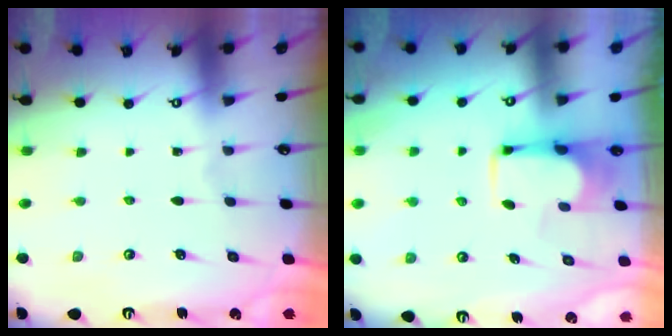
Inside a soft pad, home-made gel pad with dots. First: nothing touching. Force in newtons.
{"total": 3.5, "press": 3.5, "slide": 0.2}